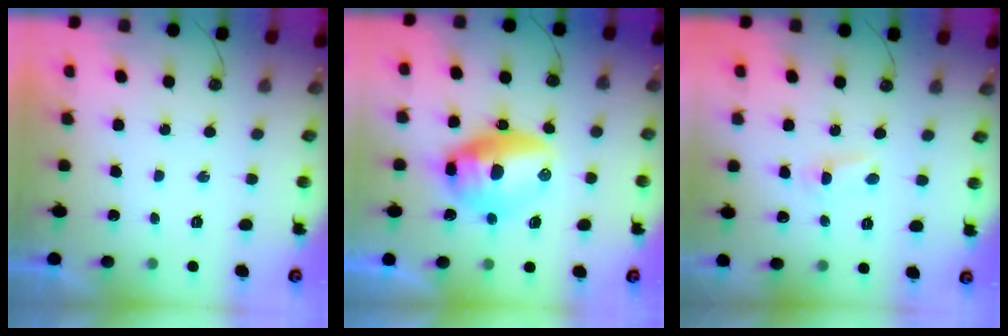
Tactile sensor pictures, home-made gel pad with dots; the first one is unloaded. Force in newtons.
{"total": 13.4, "press": 13.1, "slide": 2.7}
{"total": 2.0, "press": 2.0, "slide": 0.3}